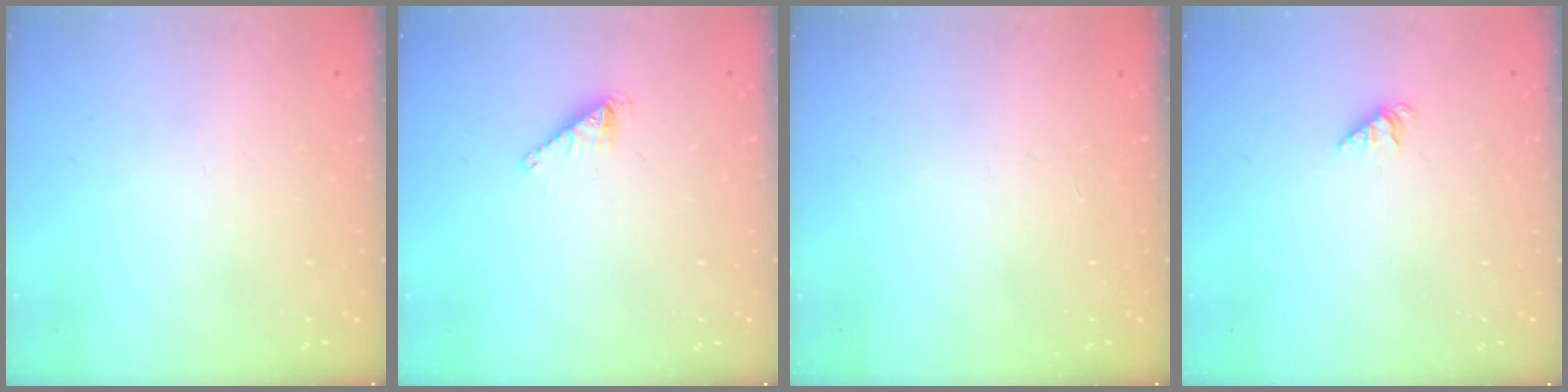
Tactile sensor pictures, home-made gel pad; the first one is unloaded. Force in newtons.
{"total": 2.1, "press": 2.1, "slide": 0.1}
{"total": 0.0}
{"total": 1.9, "press": 1.9, "slide": 0.4}